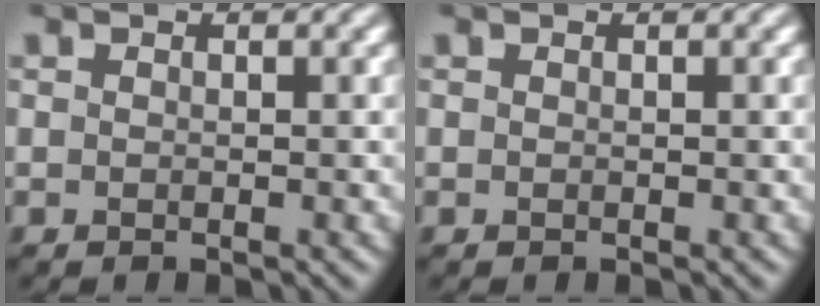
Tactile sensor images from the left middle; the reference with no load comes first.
{"total": 0.0}